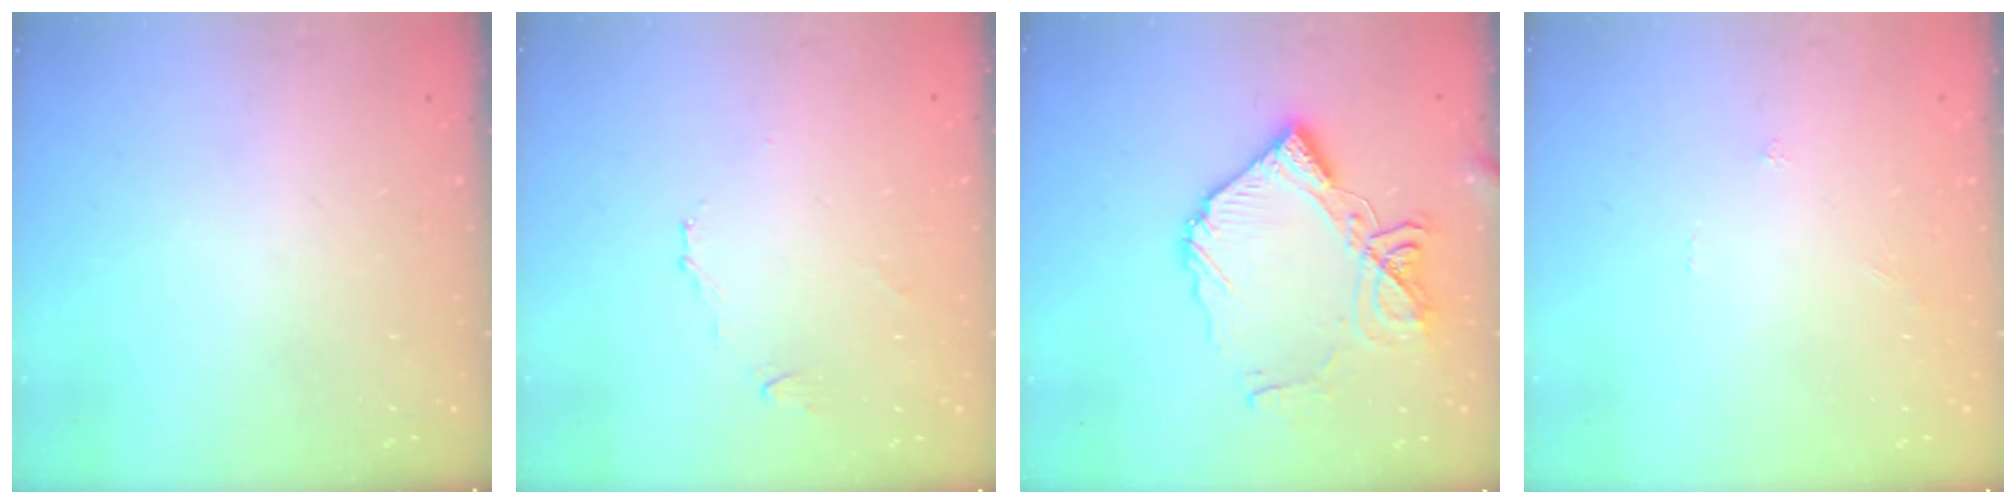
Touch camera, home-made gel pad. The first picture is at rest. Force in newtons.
{"total": 2.7, "press": 2.6, "slide": 0.6}
{"total": 16.5, "press": 16.4, "slide": 1.7}
{"total": 0.0}